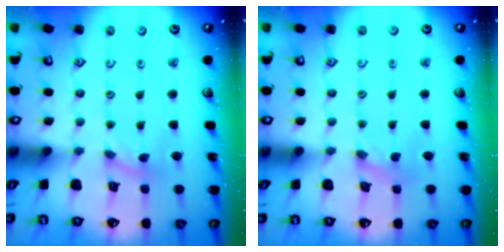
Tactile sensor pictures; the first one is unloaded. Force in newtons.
{"total": 0.0}